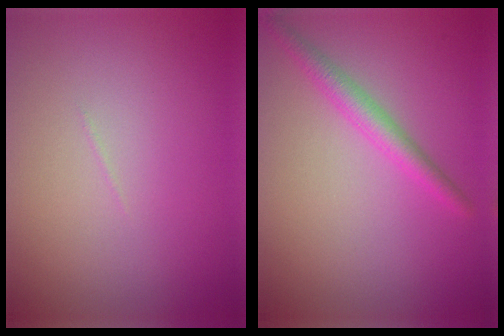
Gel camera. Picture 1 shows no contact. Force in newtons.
{"total": 2.3, "press": 2.3, "slide": 0.0}